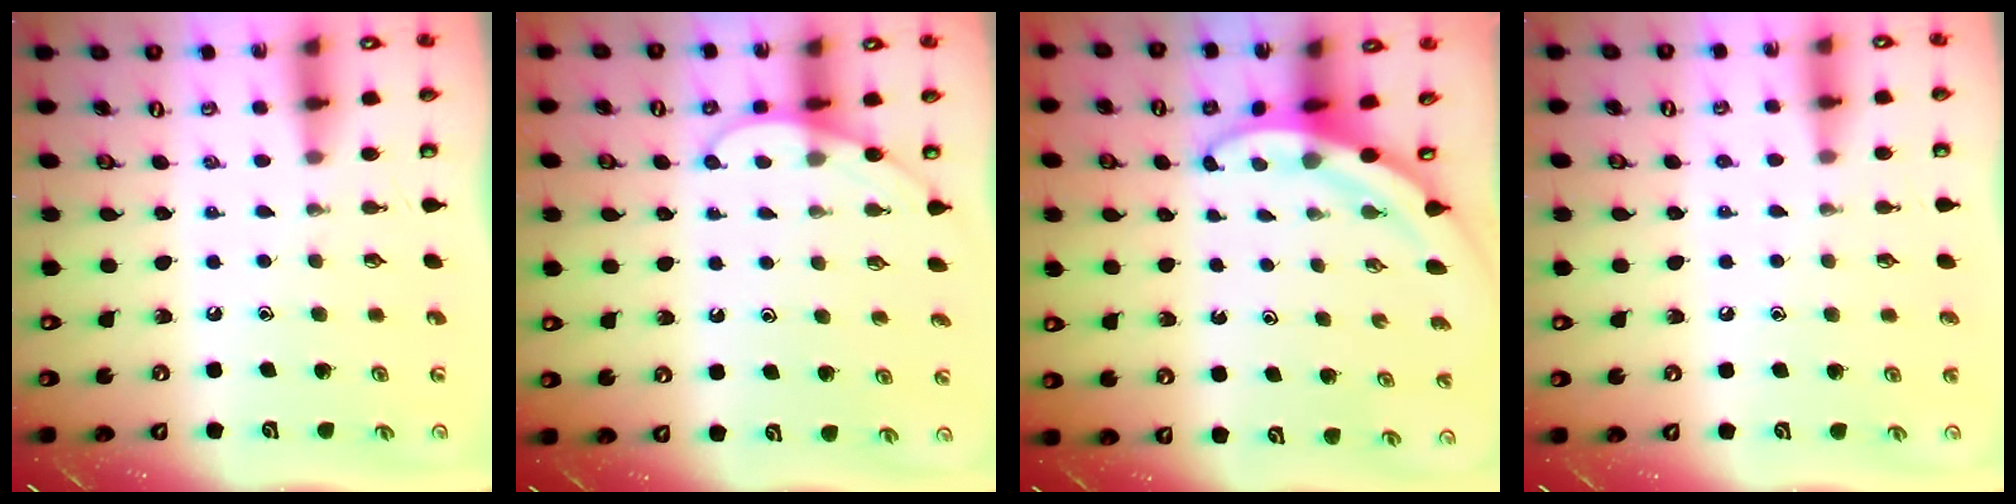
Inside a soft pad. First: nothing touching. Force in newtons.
{"total": 4.6, "press": 4.5, "slide": 0.4}
{"total": 3.7, "press": 3.7, "slide": 0.1}
{"total": 3.1, "press": 3.1, "slide": 0.3}